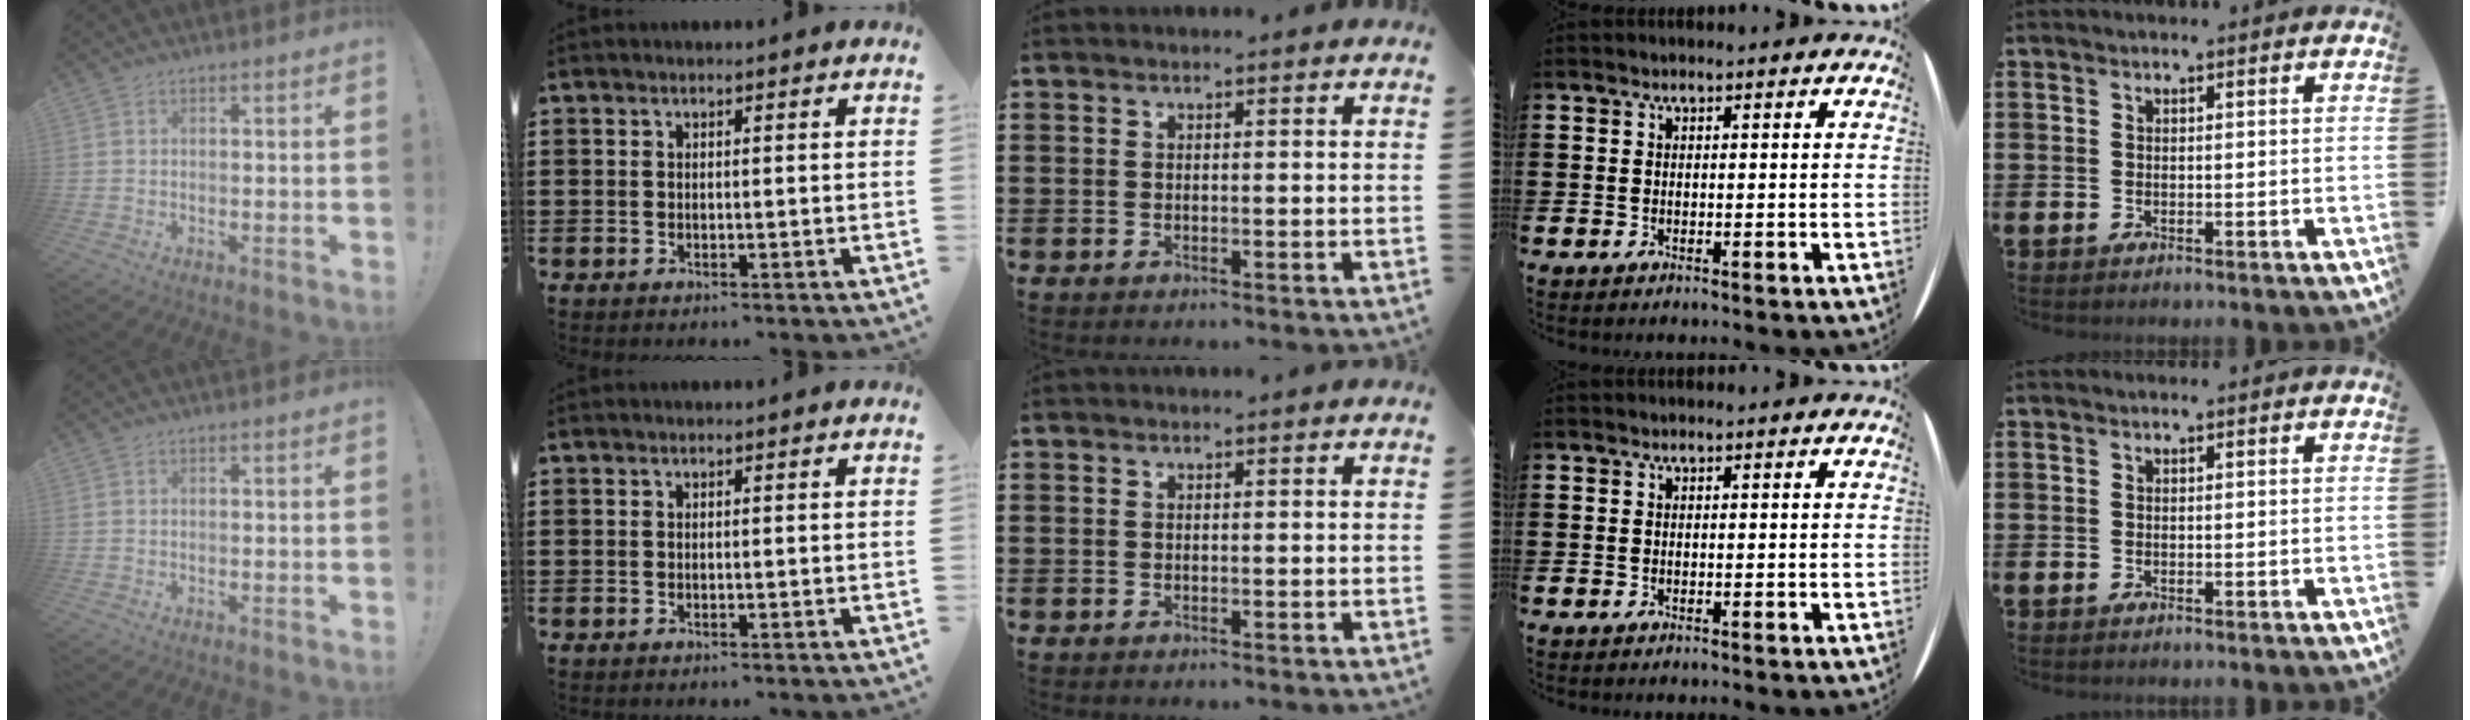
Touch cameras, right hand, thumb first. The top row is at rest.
{}